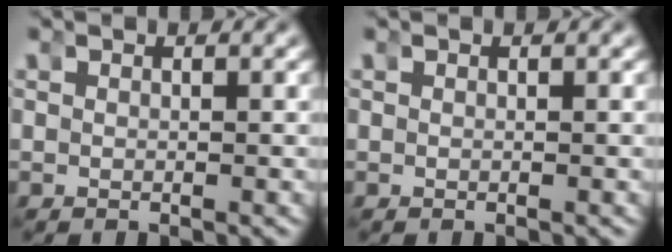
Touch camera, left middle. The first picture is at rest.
{"total": 0.0}